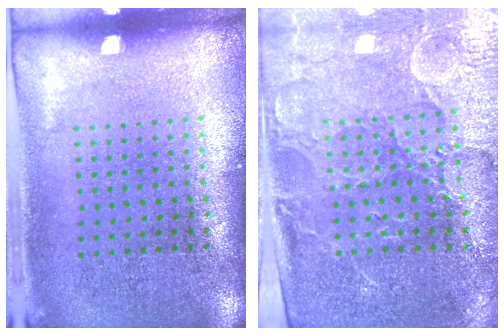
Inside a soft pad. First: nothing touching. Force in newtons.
{"total": 3.5, "press": 3.3, "slide": 1.1}